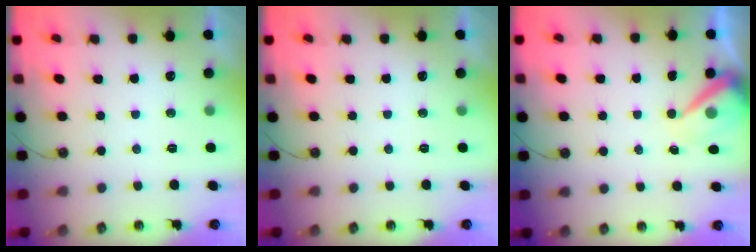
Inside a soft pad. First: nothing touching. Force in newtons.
{"total": 0.0}
{"total": 8.0, "press": 8.0, "slide": 0.8}